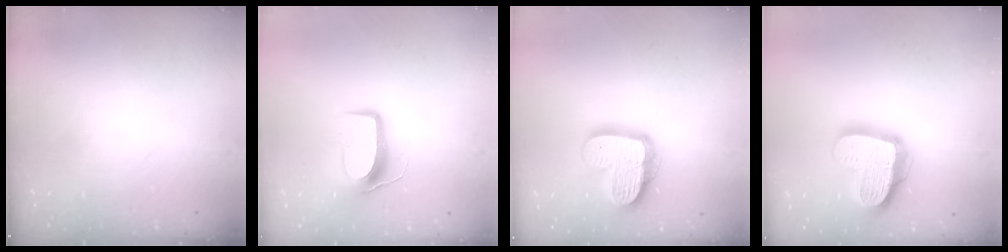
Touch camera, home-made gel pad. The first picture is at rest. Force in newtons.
{"total": 8.8, "press": 8.7, "slide": 0.6}
{"total": 17.4, "press": 17.3, "slide": 1.6}
{"total": 20.5, "press": 20.4, "slide": 1.8}